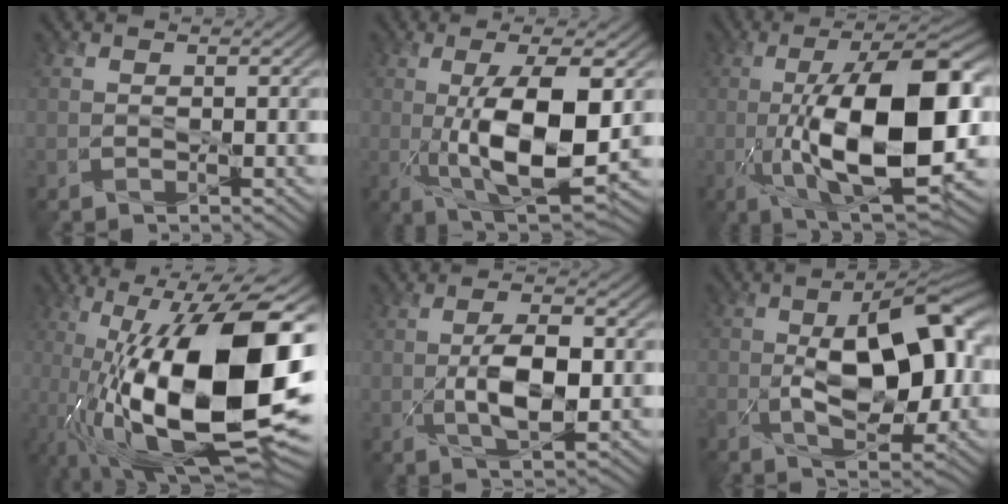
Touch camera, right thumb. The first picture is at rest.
{"total": 12.2, "force": [-0.4, 4.1, 11.5], "torque": [-0.208, -0.014, 0.003]}
{"total": 17.7, "force": [-2.5, 6.5, 16.3], "torque": [-0.263, 0.010, -0.048]}
{"total": 20.9, "force": [-3.4, 8.2, 18.9], "torque": [-0.333, -0.006, -0.061]}
{"total": 6.4, "force": [-0.8, 2.6, 5.7], "torque": [-0.114, -0.004, -0.011]}
{"total": 13.4, "force": [-1.3, 6.1, 11.8], "torque": [-0.195, -0.002, -0.021]}